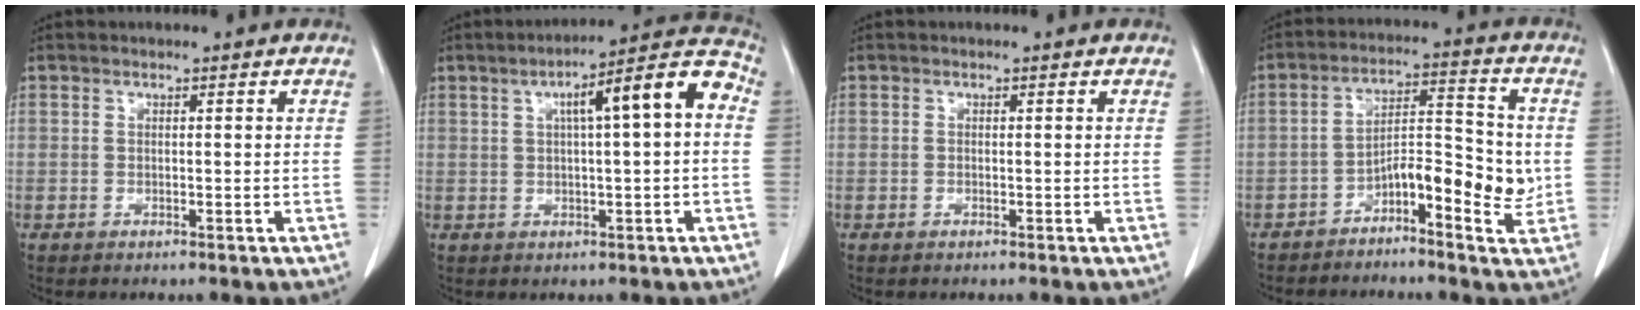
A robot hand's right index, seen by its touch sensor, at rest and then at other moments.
{"total": 10.6, "force": [1.9, 1.3, 10.4], "torque": [-0.144, 0.038, 0.022]}
{"total": 0.0}
{"total": 8.9, "force": [-2.7, 3.1, 7.9], "torque": [-0.124, 0.023, -0.044]}